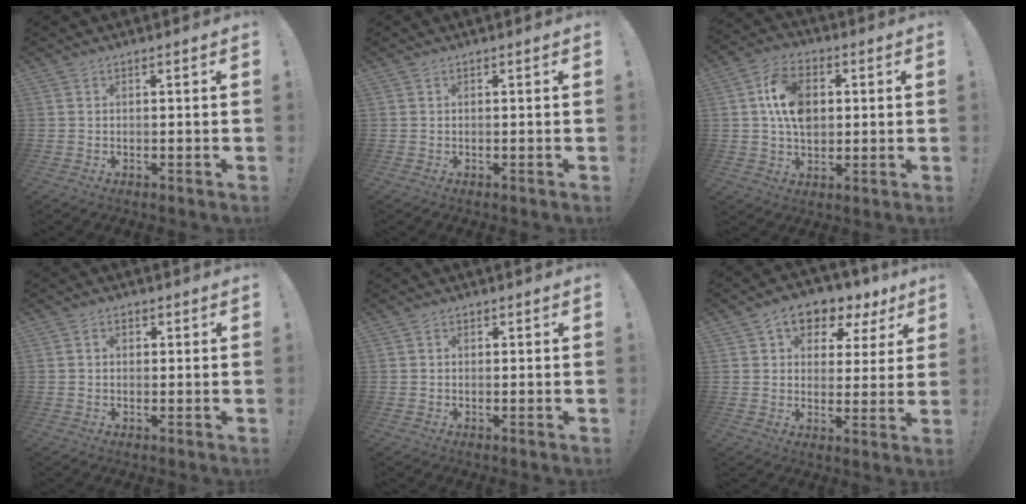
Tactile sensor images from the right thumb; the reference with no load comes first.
{"total": 0.0}
{"total": 13.4, "force": [2.6, 9.7, 8.9], "torque": [-0.143, 0.006, 0.050]}
{"total": 2.0, "force": [0.2, 1.7, 1.1], "torque": [-0.013, 0.004, 0.002]}
{"total": 0.9, "force": [0.0, 0.8, 0.4], "torque": [0.000, 0.000, -0.002]}
{"total": 9.2, "force": [5.2, 6.1, 4.5], "torque": [-0.052, -0.035, 0.097]}